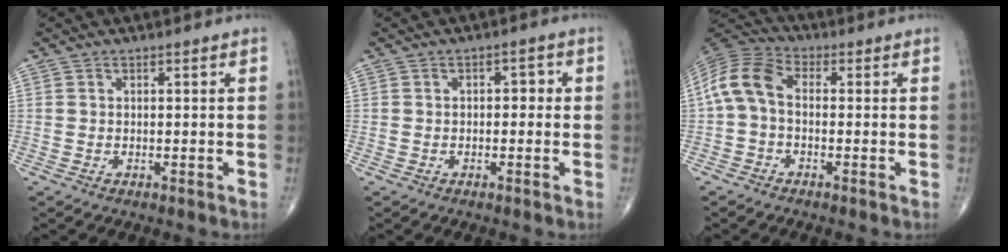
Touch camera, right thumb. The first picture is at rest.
{"total": 2.7, "force": [0.1, 1.6, 2.1], "torque": [-0.014, 0.010, -0.006]}
{"total": 8.7, "force": [-0.4, 5.4, 6.8], "torque": [-0.138, 0.026, -0.023]}